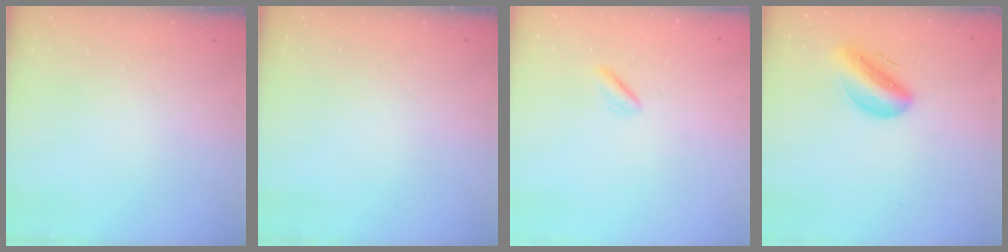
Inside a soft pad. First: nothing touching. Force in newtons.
{"total": 0.0}
{"total": 0.8, "press": 0.4, "slide": 0.6}
{"total": 10.2, "press": 9.7, "slide": 3.2}